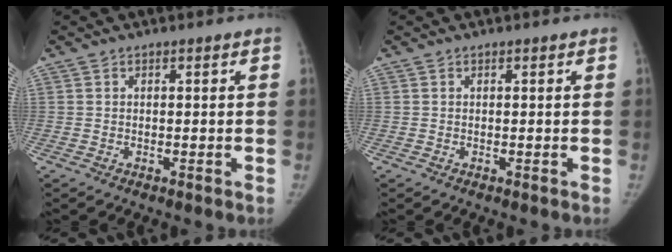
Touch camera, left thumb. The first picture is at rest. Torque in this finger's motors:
{"motor_torque": [0.11, 0.04, 0.10, -0.26, 0.04]}